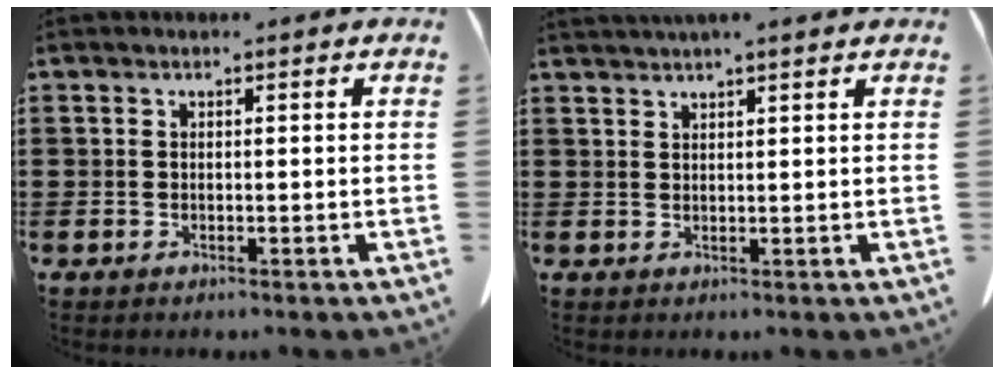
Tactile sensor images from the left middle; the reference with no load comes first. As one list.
[{"total": 1.9, "force": [1.8, -0.1, 0.8], "torque": [-0.018, 0.000, 0.034]}]